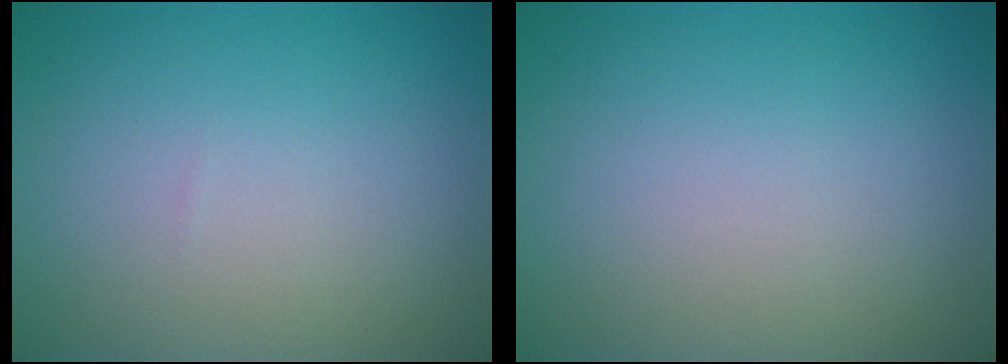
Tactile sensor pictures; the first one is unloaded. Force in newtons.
{"total": 0.0}